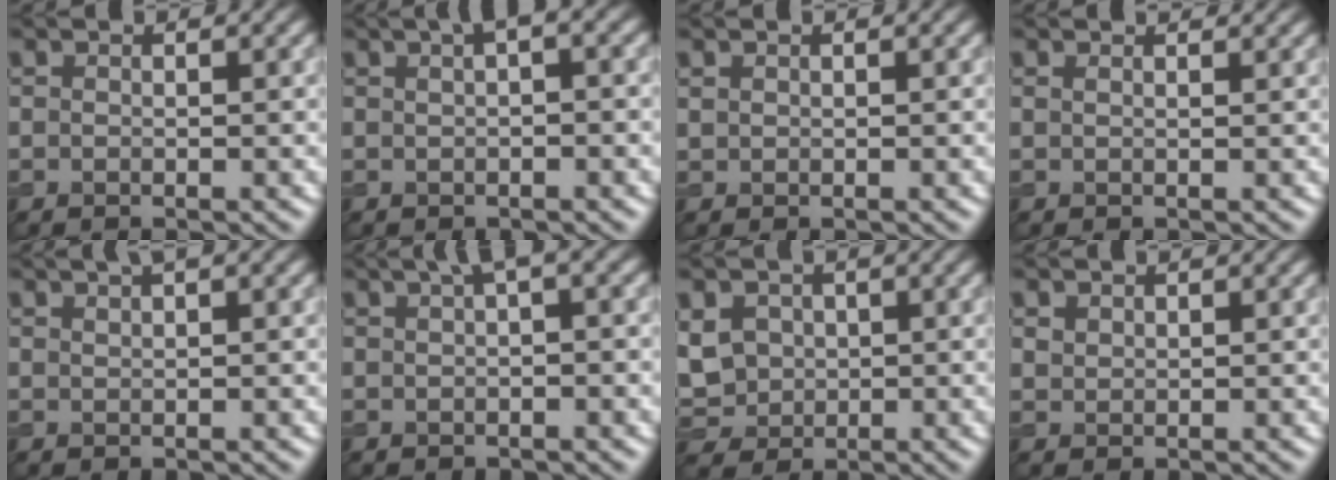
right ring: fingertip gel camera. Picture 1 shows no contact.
{"total": 3.4, "force": [1.6, 1.1, 2.8], "torque": [-0.034, 0.014, 0.017]}
{"total": 0.6, "force": [0.4, 0.4, 0.1], "torque": [-0.004, -0.001, 0.013]}
{"total": 1.6, "force": [1.4, 0.5, 0.6], "torque": [-0.012, 0.000, 0.012]}
{"total": 1.9, "force": [1.3, 0.4, 1.3], "torque": [-0.018, 0.006, 0.021]}
{"total": 2.9, "force": [1.3, 0.6, 2.5], "torque": [-0.034, 0.014, 0.022]}
{"total": 5.9, "force": [0.8, 4.9, 3.1], "torque": [-0.083, 0.013, 0.017]}
{"total": 1.0, "force": [0.7, 0.6, 0.2], "torque": [-0.007, -0.001, 0.019]}